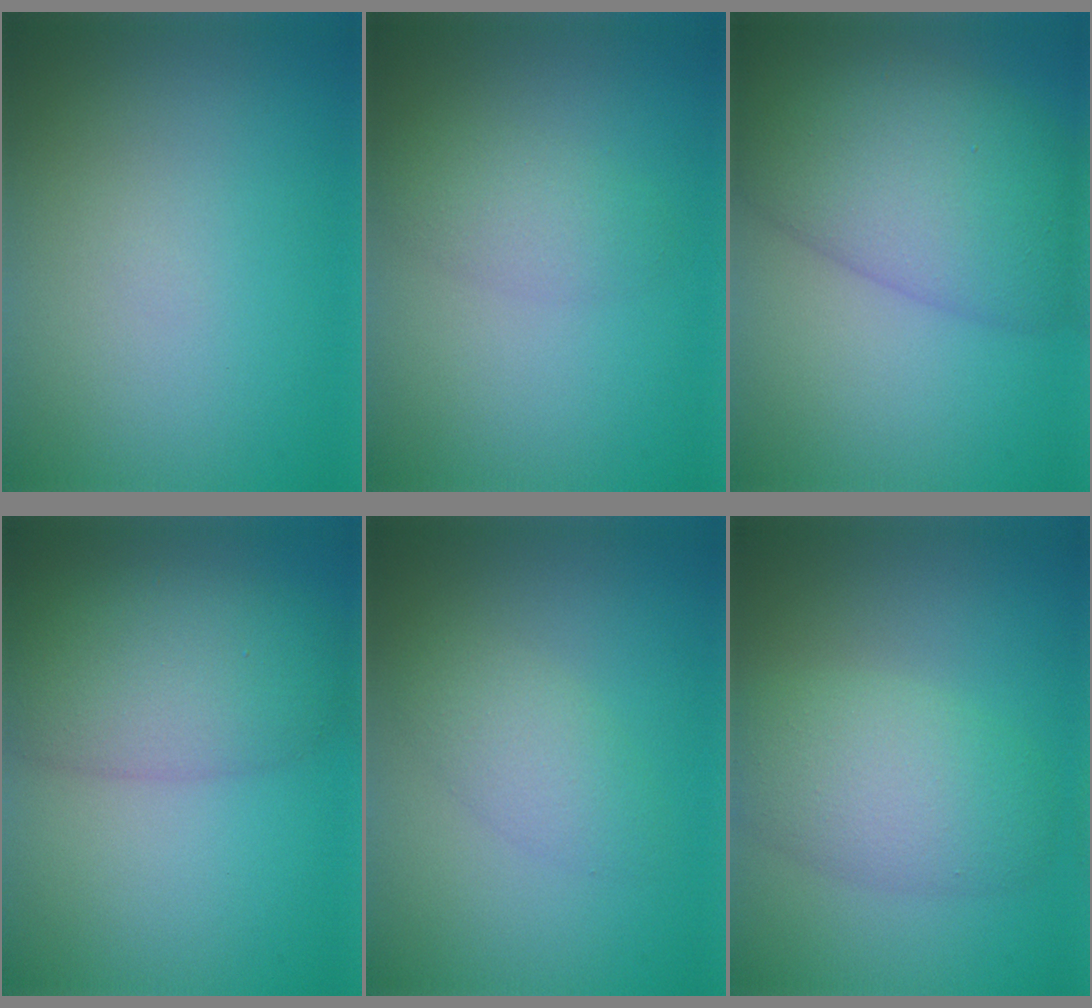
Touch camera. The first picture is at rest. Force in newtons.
{"total": 2.2, "press": 2.2, "slide": 0.1}
{"total": 9.6, "press": 9.6, "slide": 0.4}
{"total": 6.7, "press": 6.7, "slide": 0.4}
{"total": 2.4, "press": 2.4, "slide": 0.1}
{"total": 4.9, "press": 4.9, "slide": 0.2}